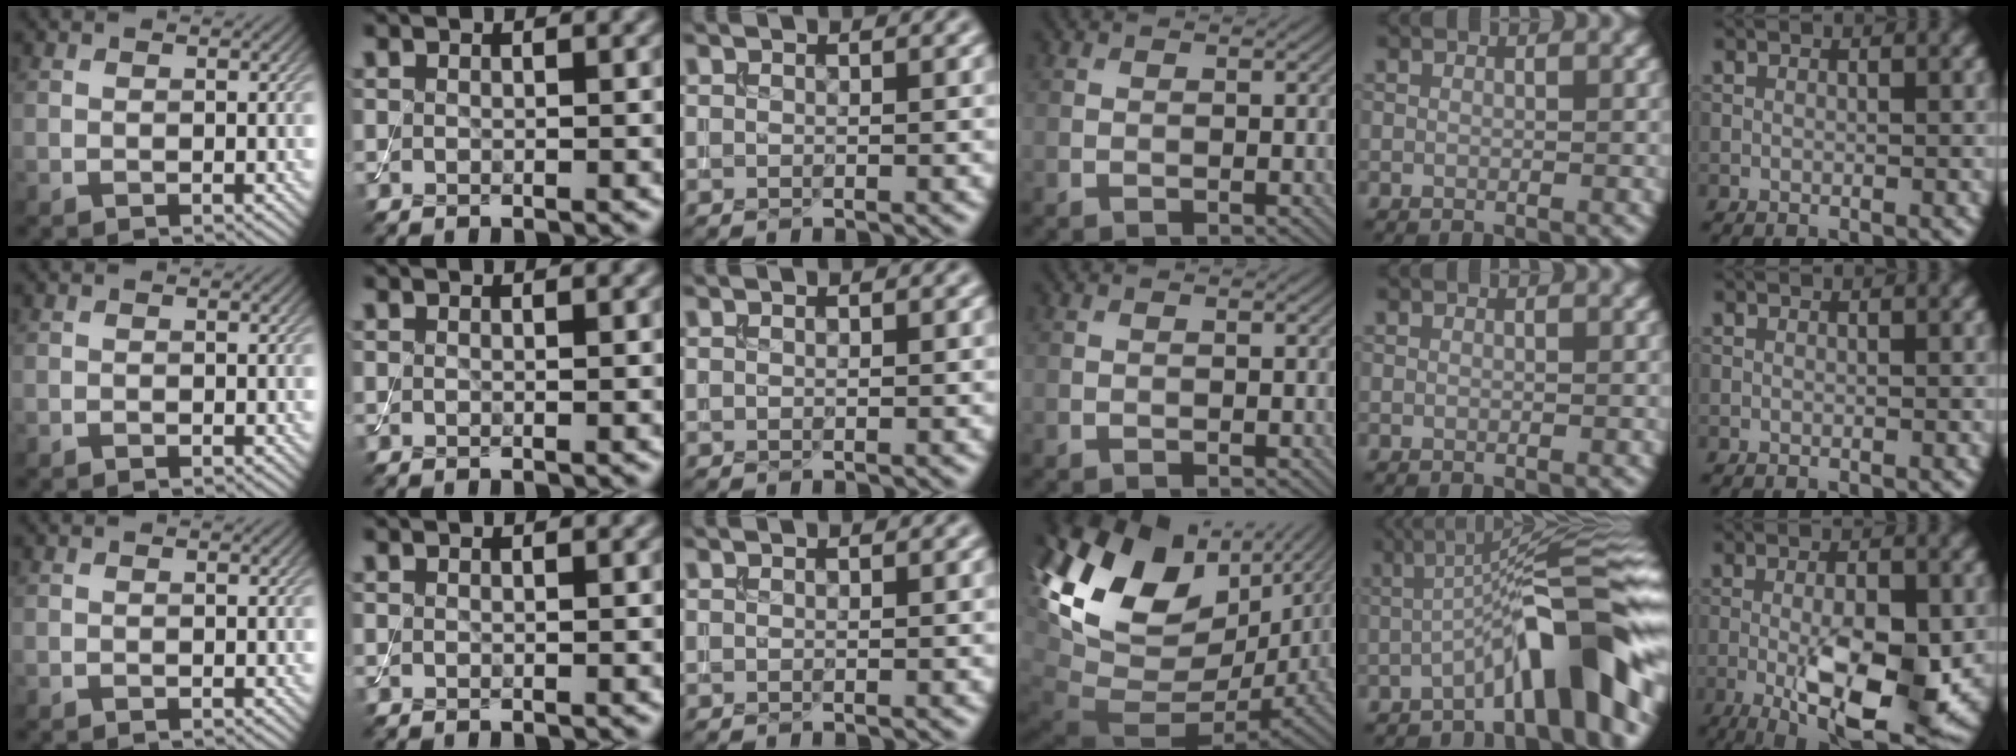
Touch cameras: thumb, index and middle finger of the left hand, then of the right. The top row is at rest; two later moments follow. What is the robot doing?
{"motion": "assemble", "object": "toy tower of hanoi"}